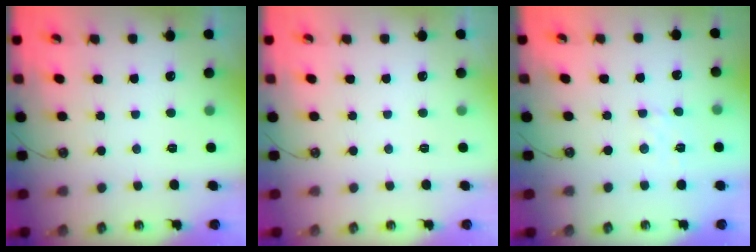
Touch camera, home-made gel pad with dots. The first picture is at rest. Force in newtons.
{"total": 0.0}
{"total": 2.9, "press": 2.9, "slide": 0.3}